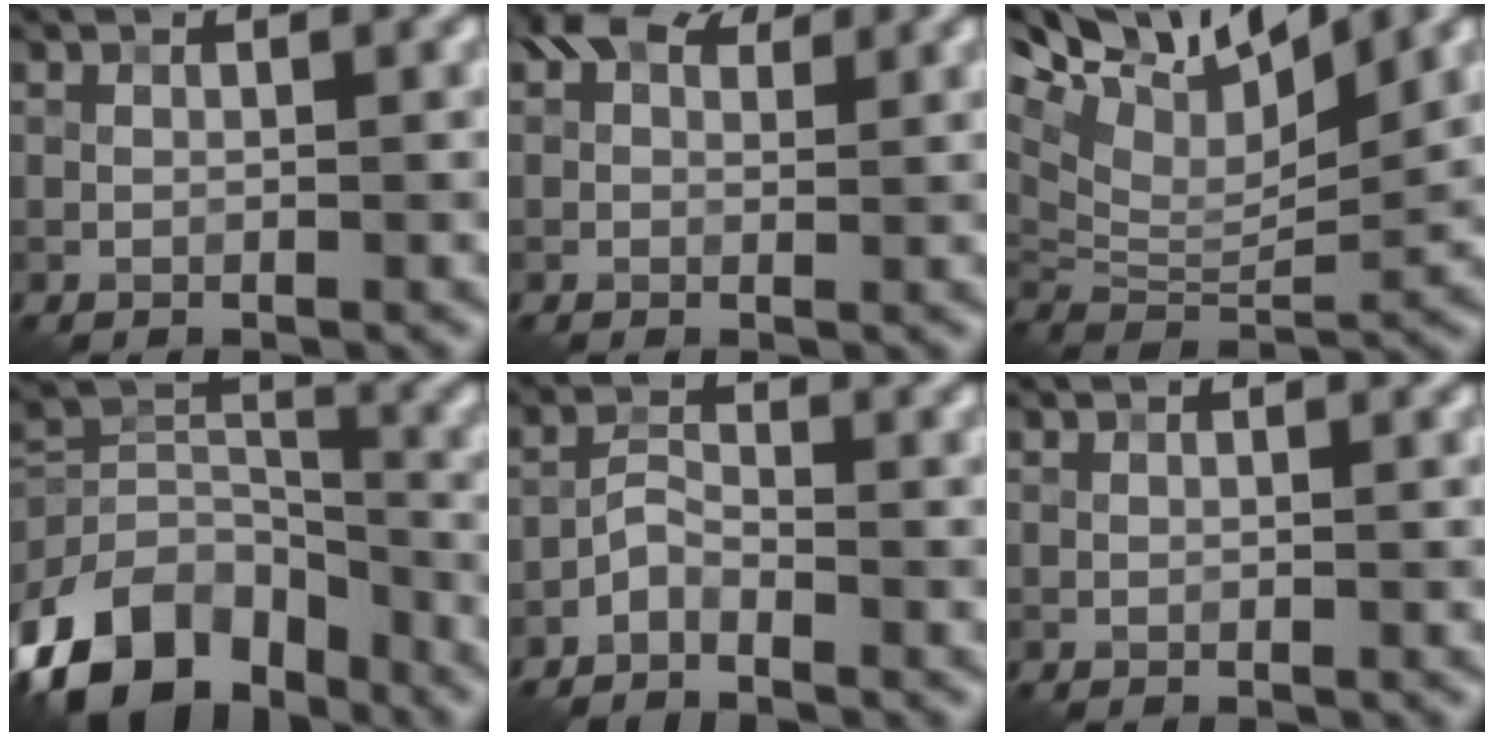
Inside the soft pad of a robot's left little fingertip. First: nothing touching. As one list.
[{"total": 4.7, "force": [2.7, 2.5, 2.9], "torque": [-0.052, 0.010, 0.036]}, {"total": 11.0, "force": [6.4, 4.0, 7.9], "torque": [-0.148, 0.017, 0.112]}, {"total": 13.3, "force": [-8.1, 8.1, 6.8], "torque": [-0.148, 0.013, -0.151]}, {"total": 1.8, "force": [-1.6, 0.5, 0.8], "torque": [-0.015, 0.008, -0.036]}, {"total": 0.0}]